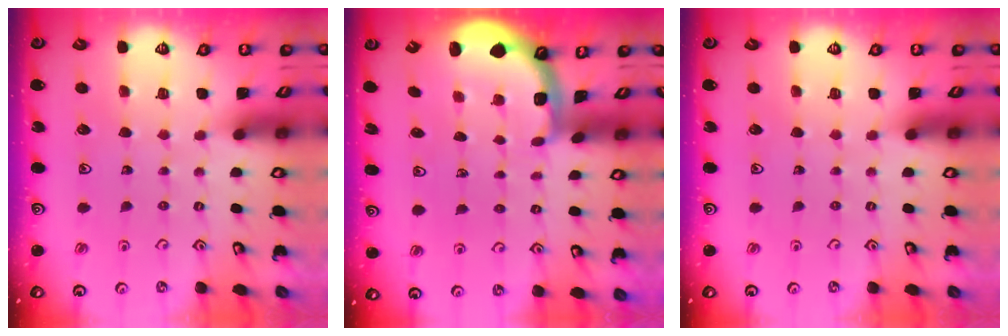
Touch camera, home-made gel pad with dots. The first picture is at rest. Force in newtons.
{"total": 1.5, "press": 1.5, "slide": 0.2}
{"total": 0.0}